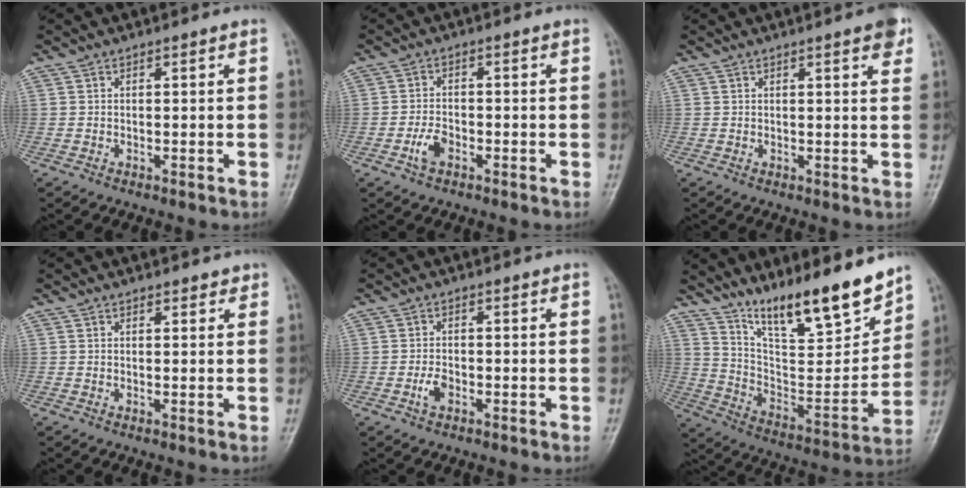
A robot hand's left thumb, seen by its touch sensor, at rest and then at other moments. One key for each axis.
{"total": 3.5, "fx": -1.6, "fy": 2.0, "fz": 2.3, "tx": -0.043, "ty": 0.009, "tz": -0.032}
{"total": 4.9, "fx": 3.0, "fy": 1.0, "fz": 3.8, "tx": -0.035, "ty": -0.002, "tz": 0.032}
{"total": 1.3, "fx": 1.1, "fy": 0.7, "fz": 0.4, "tx": 0.005, "ty": -0.006, "tz": 0.010}
{"total": 2.4, "fx": -0.9, "fy": 1.5, "fz": 1.7, "tx": -0.032, "ty": 0.004, "tz": -0.019}
{"total": 18.9, "fx": 14.6, "fy": 3.8, "fz": 11.5, "tx": -0.146, "ty": -0.089, "tz": 0.256}